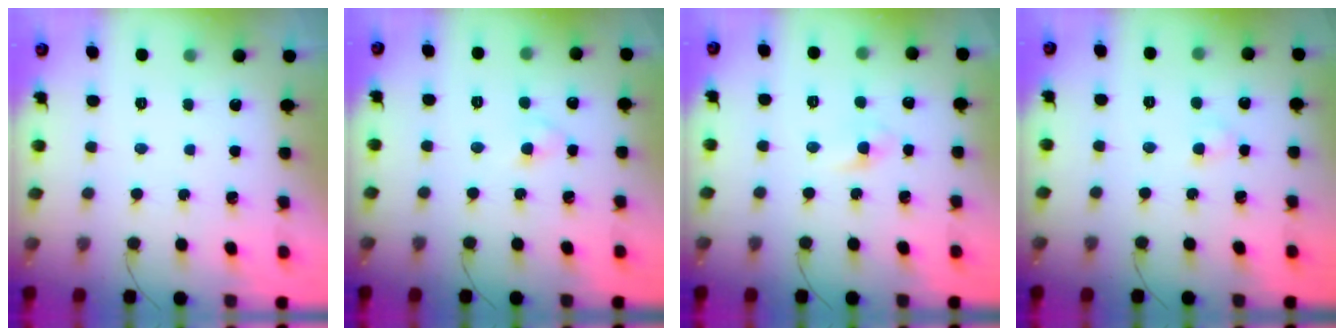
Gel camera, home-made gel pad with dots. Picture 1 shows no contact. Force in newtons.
{"total": 2.7, "press": 2.6, "slide": 1.0}
{"total": 2.4, "press": 2.2, "slide": 1.1}
{"total": 3.0, "press": 2.9, "slide": 0.8}